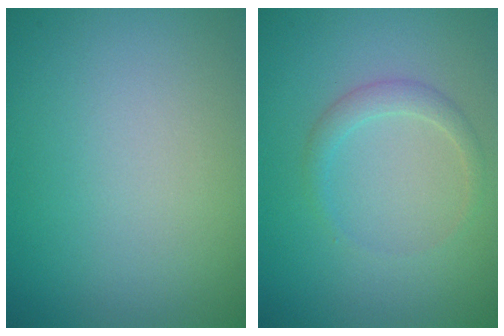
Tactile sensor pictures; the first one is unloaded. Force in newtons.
{"total": 1.5, "press": 1.5, "slide": 0.0}